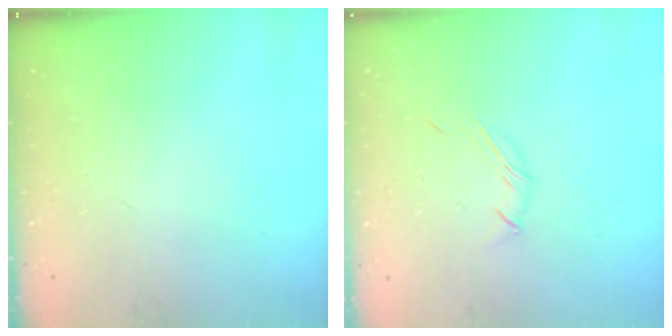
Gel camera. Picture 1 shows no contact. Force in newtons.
{"total": 4.0, "press": 3.9, "slide": 0.9}